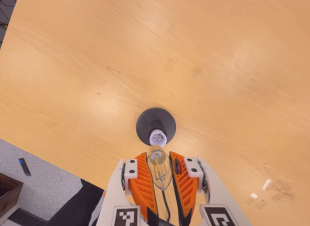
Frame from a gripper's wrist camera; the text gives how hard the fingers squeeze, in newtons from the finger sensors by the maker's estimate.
{"total": 22.2, "left": 26.0, "right": 18.3}